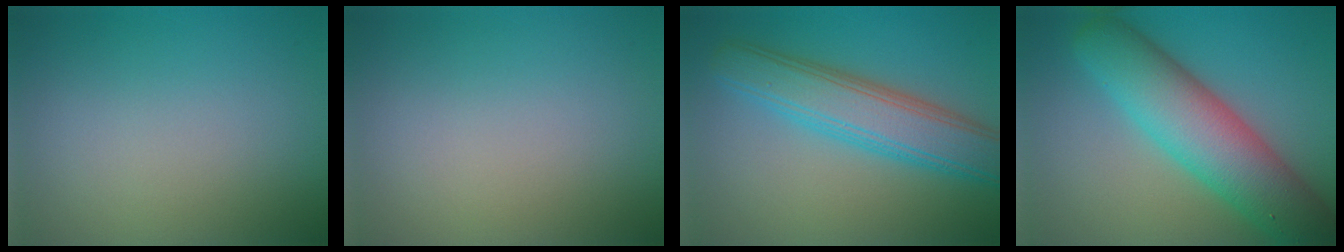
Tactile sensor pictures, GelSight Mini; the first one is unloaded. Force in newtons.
{"total": 0.0}
{"total": 6.5, "press": 6.5, "slide": 0.2}
{"total": 9.5, "press": 9.5, "slide": 0.5}